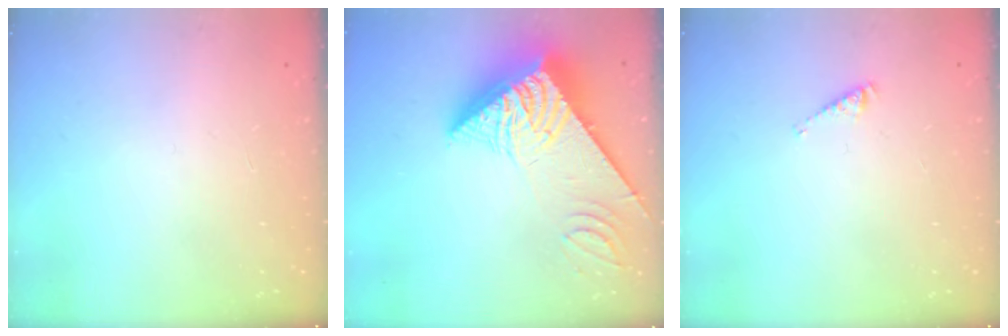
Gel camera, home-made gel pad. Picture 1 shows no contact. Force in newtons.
{"total": 14.3, "press": 14.2, "slide": 1.5}
{"total": 2.9, "press": 2.9, "slide": 0.4}